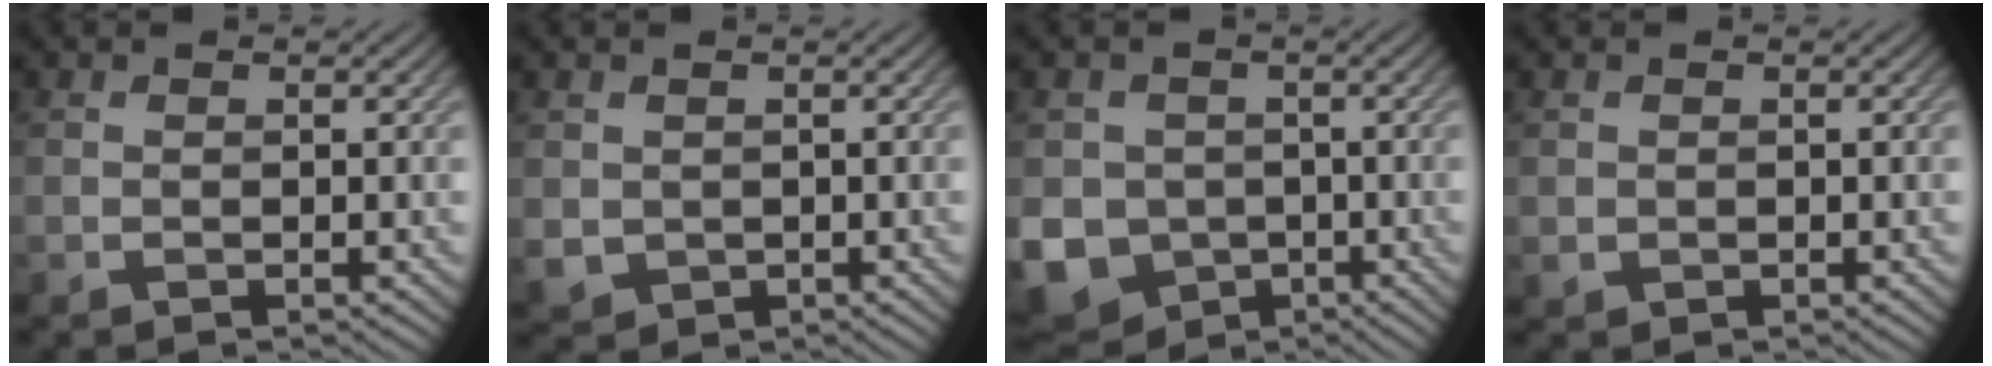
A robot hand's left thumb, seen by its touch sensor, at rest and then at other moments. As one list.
[{"total": 2.3, "force": [0.3, 2.2, 0.8], "torque": [-0.032, -0.012, 0.010]}, {"total": 9.7, "force": [-2.7, 8.4, 3.9], "torque": [-0.113, -0.041, -0.062]}, {"total": 0.9, "force": [0.1, 0.9, 0.2], "torque": [-0.008, -0.007, 0.004]}]